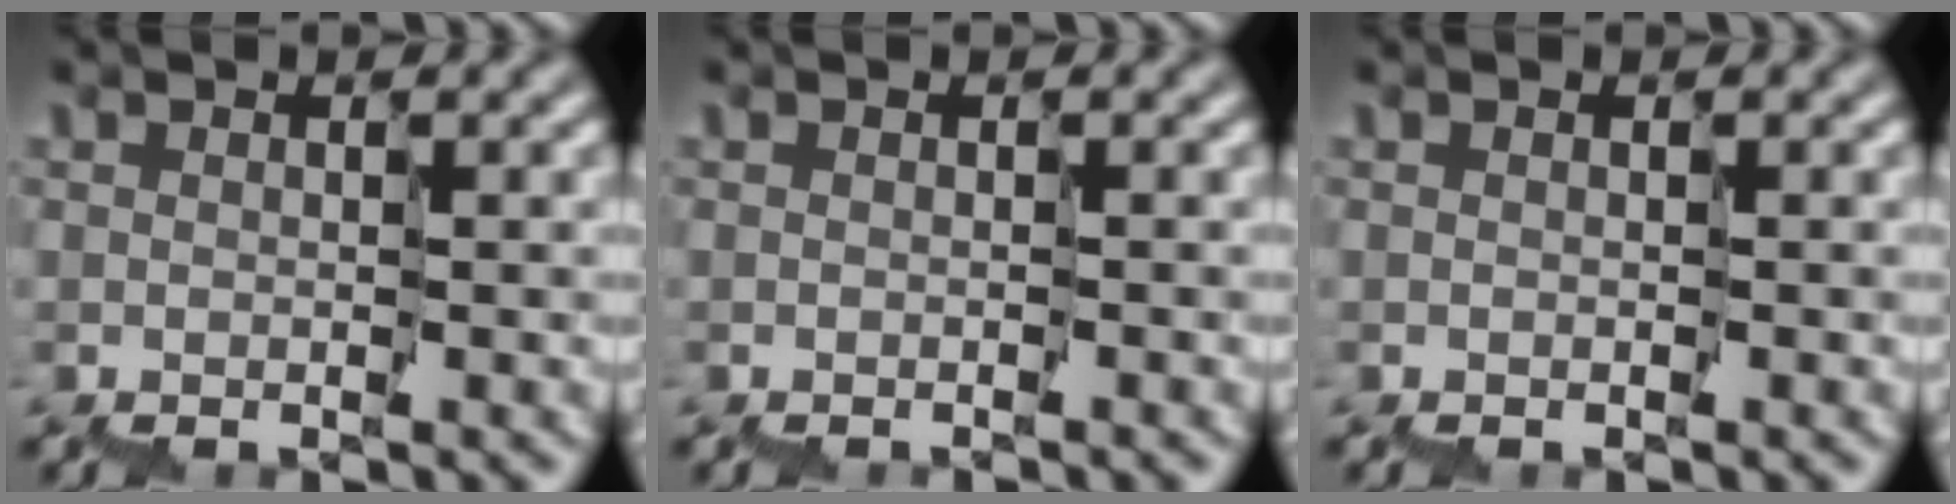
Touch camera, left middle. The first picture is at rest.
{"total": 0.8, "force": [-0.8, 0.0, -0.1], "torque": [0.009, 0.002, -0.013]}
{"total": 0.0}